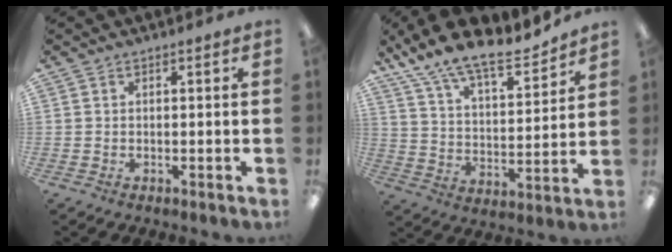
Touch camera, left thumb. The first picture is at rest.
{"total": 15.1, "force": [13.4, 3.8, 5.9], "torque": [-0.118, -0.096, 0.238]}